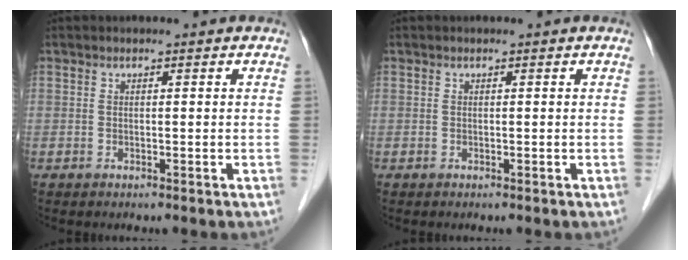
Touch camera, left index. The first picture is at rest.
{"total": 0.0}